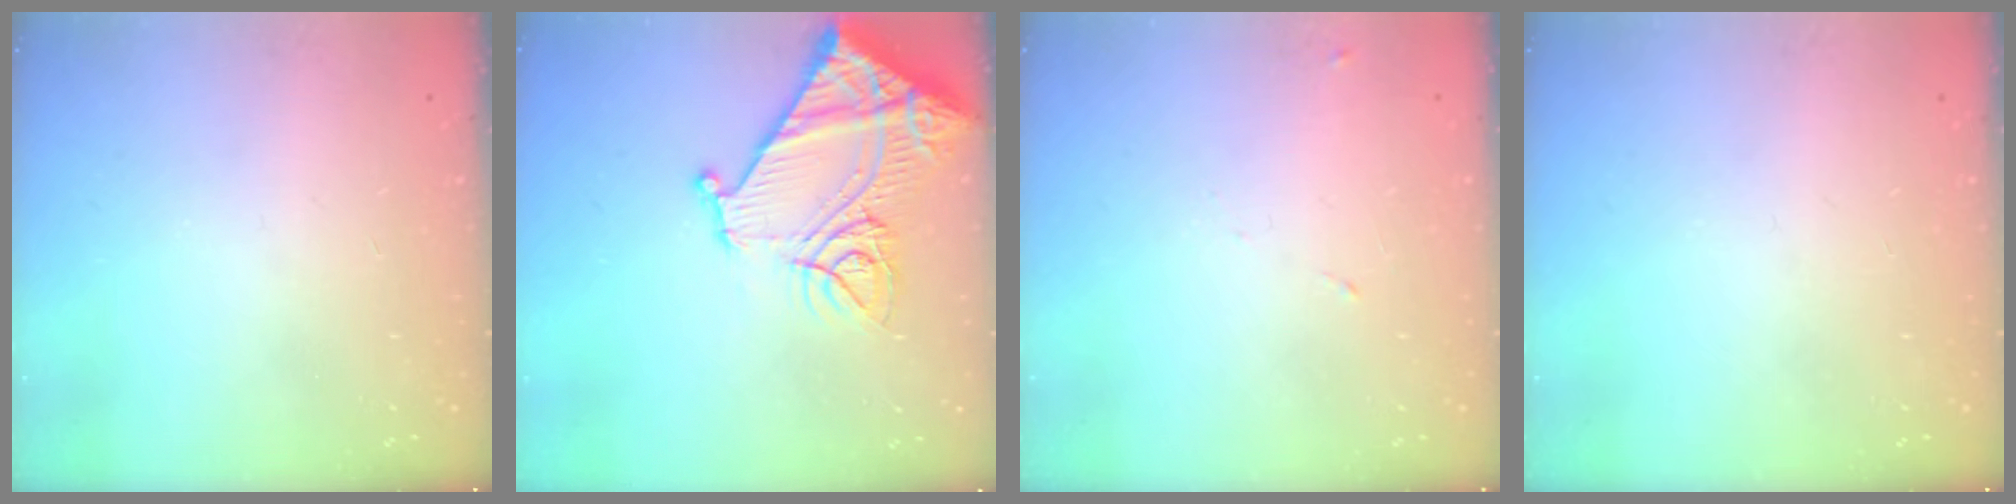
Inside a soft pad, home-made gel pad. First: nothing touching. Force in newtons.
{"total": 18.3, "press": 18.1, "slide": 2.2}
{"total": 4.3, "press": 4.3, "slide": 0.7}
{"total": 0.0}